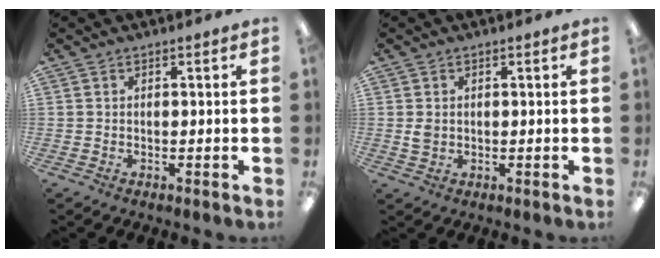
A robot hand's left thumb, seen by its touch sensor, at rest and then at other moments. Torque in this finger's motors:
{"motor_torque": [-0.04, 0.08, 0.01, 0.00, 0.03]}